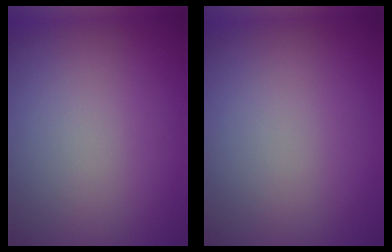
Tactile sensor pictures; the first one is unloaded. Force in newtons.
{"total": 0.0}